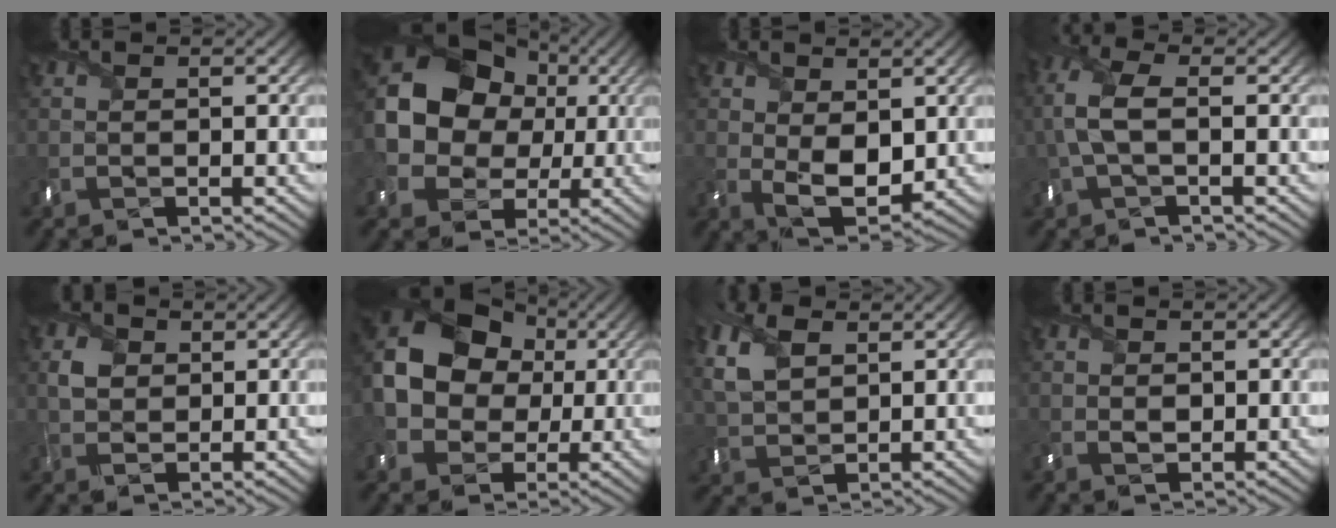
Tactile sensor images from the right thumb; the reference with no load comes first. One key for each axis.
{"total": 15.9, "fx": 1.5, "fy": 13.1, "fz": 8.8, "tx": -0.206, "ty": 0.016, "tz": 0.020}
{"total": 6.1, "fx": 0.7, "fy": 3.8, "fz": 4.7, "tx": -0.103, "ty": -0.020, "tz": 0.015}
{"total": 5.9, "fx": 0.0, "fy": 2.7, "fz": 5.2, "tx": -0.136, "ty": 0.012, "tz": -0.011}
{"total": 2.9, "fx": 0.9, "fy": 2.3, "fz": 1.5, "tx": -0.036, "ty": 0.002, "tz": 0.013}
{"total": 15.7, "fx": 1.5, "fy": 12.8, "fz": 9.0, "tx": -0.214, "ty": 0.020, "tz": 0.014}
{"total": 6.5, "fx": 2.7, "fy": 3.9, "fz": 4.4, "tx": -0.137, "ty": 0.011, "tz": 0.054}
{"total": 1.2, "fx": 0.1, "fy": 1.0, "fz": 0.7, "tx": -0.015, "ty": -0.004, "tz": 0.000}